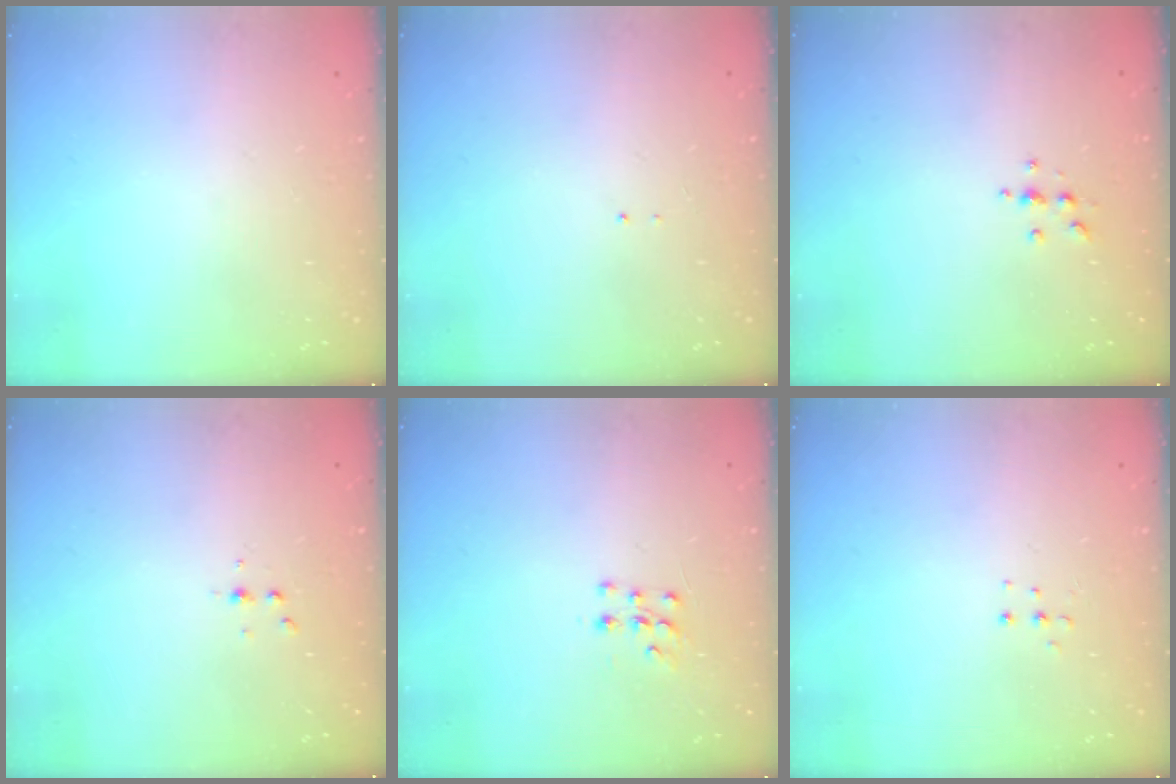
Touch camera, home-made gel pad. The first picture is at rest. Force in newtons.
{"total": 0.6, "press": 0.6, "slide": 0.1}
{"total": 3.7, "press": 3.7, "slide": 0.5}
{"total": 2.8, "press": 2.8, "slide": 0.4}
{"total": 6.9, "press": 6.8, "slide": 1.4}
{"total": 3.9, "press": 3.8, "slide": 0.8}